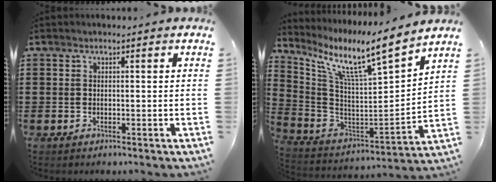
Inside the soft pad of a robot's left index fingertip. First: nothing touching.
{"total": 10.4, "force": [7.6, 0.9, 7.0], "torque": [-0.159, -0.058, 0.117]}